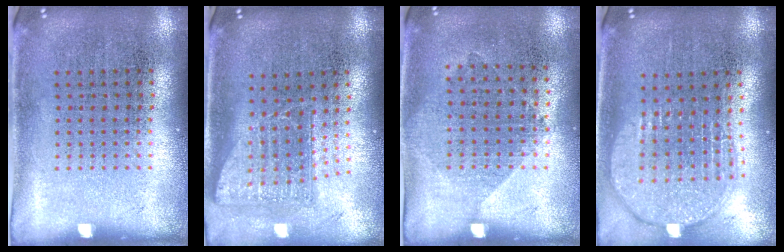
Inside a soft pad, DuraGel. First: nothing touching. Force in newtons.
{"total": 1.7, "press": 1.4, "slide": 1.0}
{"total": 1.0, "press": 0.9, "slide": 0.5}
{"total": 2.0, "press": 1.6, "slide": 1.1}